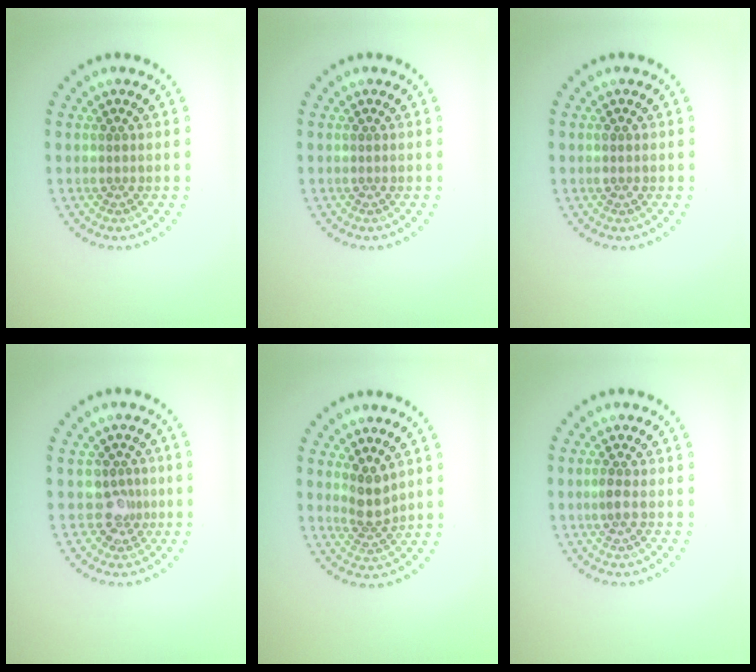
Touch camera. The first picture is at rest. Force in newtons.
{"total": 0.0}
{"total": 0.7, "press": 0.7, "slide": 0.1}
{"total": 2.1, "press": 1.6, "slide": 1.3}
{"total": 2.2, "press": 1.8, "slide": 1.3}
{"total": 1.1, "press": 1.1, "slide": 0.5}